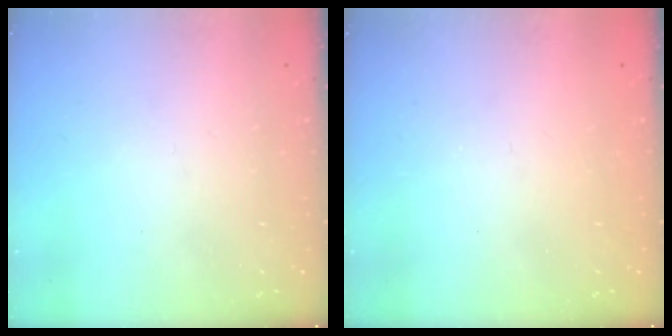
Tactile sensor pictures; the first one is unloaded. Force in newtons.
{"total": 1.5, "press": 1.3, "slide": 0.9}